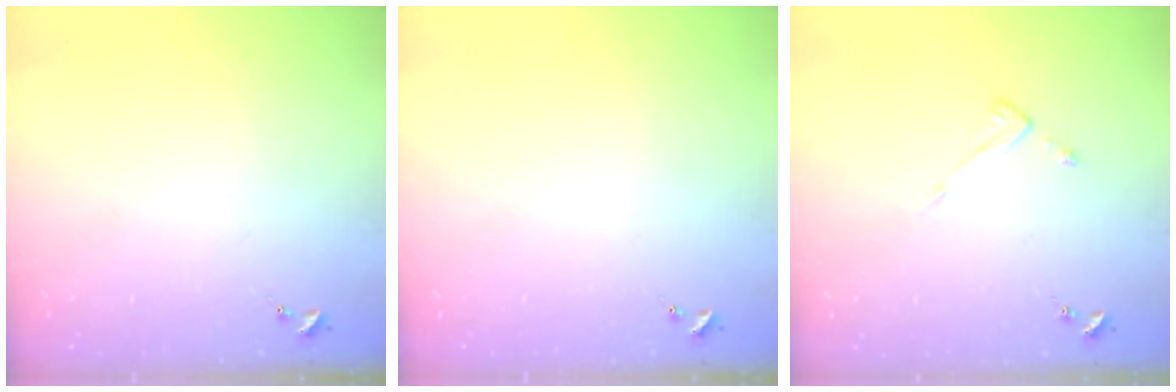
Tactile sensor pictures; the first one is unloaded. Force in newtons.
{"total": 0.0}
{"total": 2.6, "press": 2.6, "slide": 0.3}